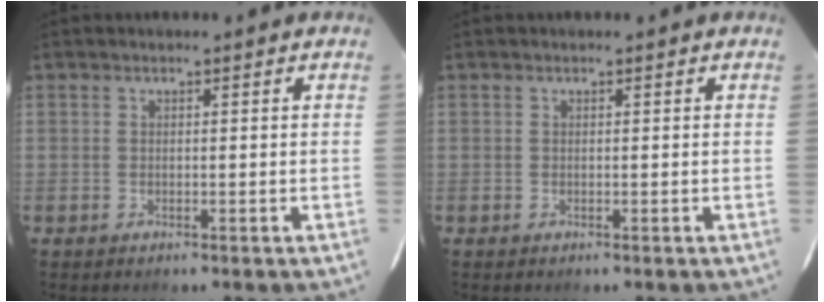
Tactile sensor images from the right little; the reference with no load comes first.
{"total": 0.0}